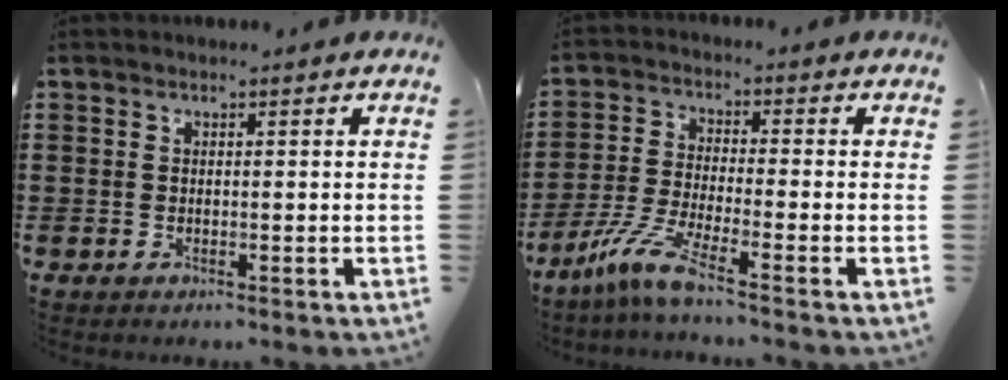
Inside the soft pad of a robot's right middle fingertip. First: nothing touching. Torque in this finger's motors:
{"motor_torque": [1.46, -0.68, 0.40, 0.16]}